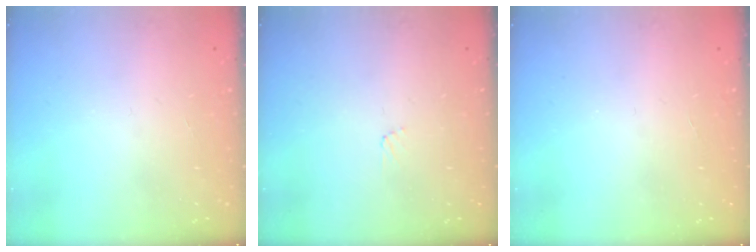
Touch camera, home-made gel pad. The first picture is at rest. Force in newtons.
{"total": 3.2, "press": 3.1, "slide": 0.3}
{"total": 0.0}